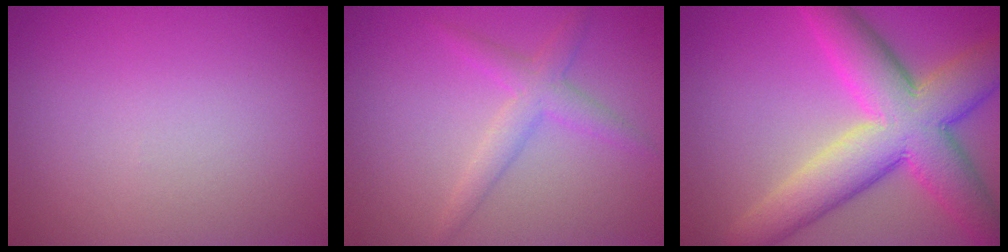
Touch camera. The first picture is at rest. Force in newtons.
{"total": 2.5, "press": 2.5, "slide": 0.1}
{"total": 10.4, "press": 10.4, "slide": 0.7}